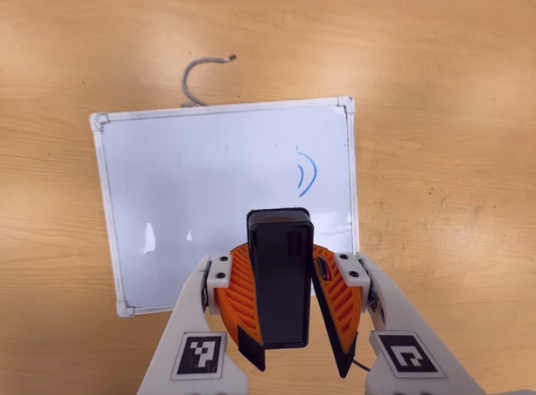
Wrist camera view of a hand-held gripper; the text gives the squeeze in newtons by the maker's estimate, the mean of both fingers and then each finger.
{"total": 9.8, "left": 10.2, "right": 9.5}